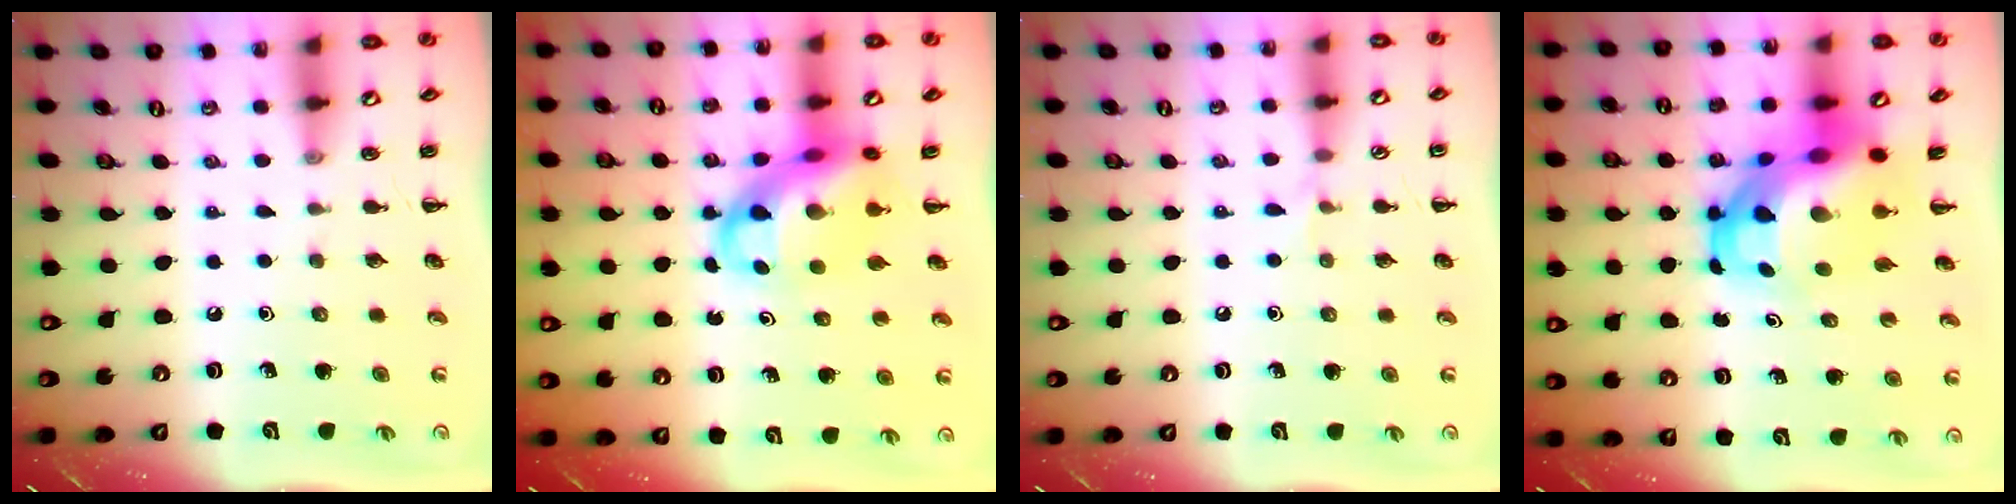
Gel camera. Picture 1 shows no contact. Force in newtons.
{"total": 12.3, "press": 11.8, "slide": 3.2}
{"total": 3.4, "press": 3.2, "slide": 1.2}
{"total": 13.6, "press": 13.2, "slide": 3.4}